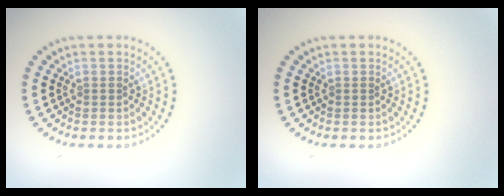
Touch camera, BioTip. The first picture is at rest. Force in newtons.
{"total": 0.0}